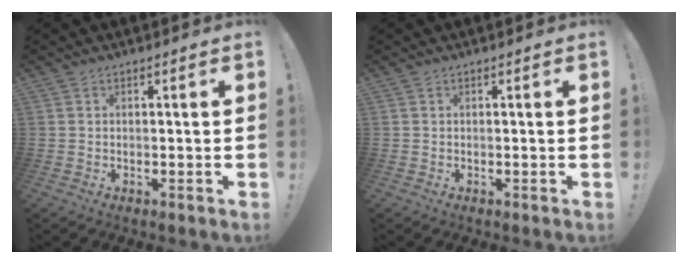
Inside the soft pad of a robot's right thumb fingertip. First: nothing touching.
{"total": 0.0}